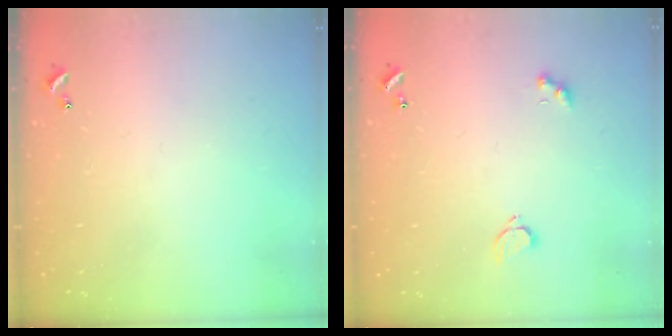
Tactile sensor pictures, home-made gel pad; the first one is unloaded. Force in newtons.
{"total": 2.1, "press": 2.1, "slide": 0.5}